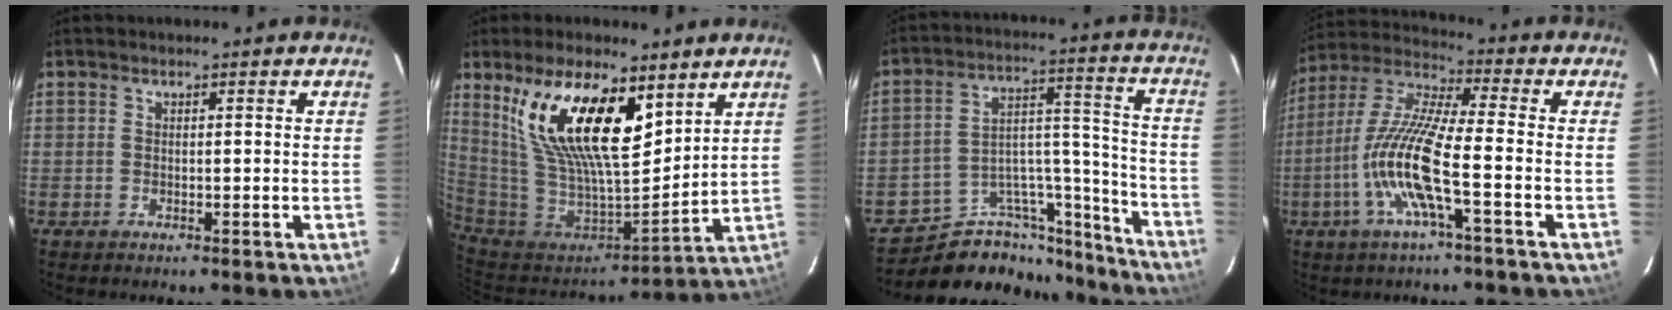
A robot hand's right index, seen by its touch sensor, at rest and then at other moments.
{"total": 20.0, "force": [10.5, 8.1, 15.0], "torque": [-0.284, 0.011, 0.208]}
{"total": 19.5, "force": [-16.9, 8.4, 4.8], "torque": [-0.070, 0.077, -0.245]}
{"total": 13.2, "force": [-4.4, 1.2, 12.4], "torque": [-0.258, -0.002, -0.093]}